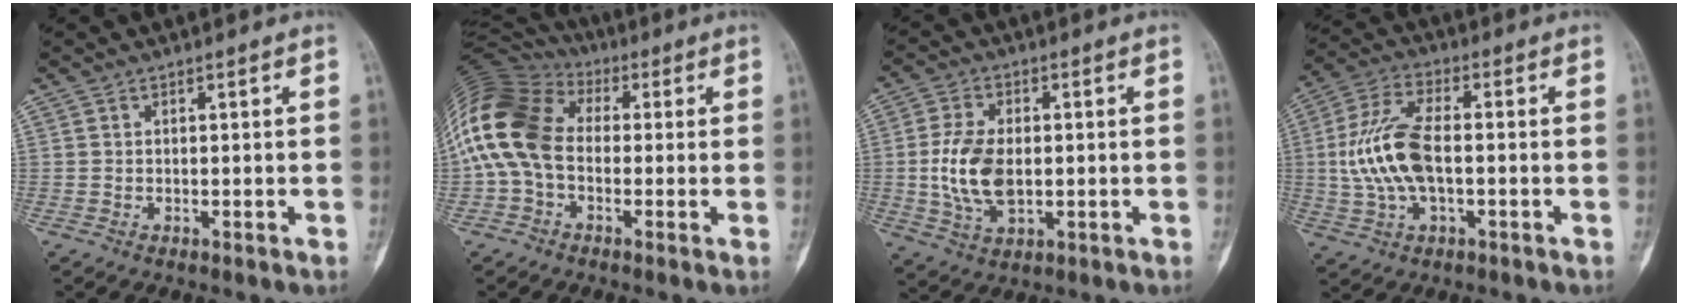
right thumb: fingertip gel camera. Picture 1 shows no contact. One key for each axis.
{"total": 16.8, "fx": -0.2, "fy": 12.0, "fz": 11.7, "tx": -0.242, "ty": 0.038, "tz": -0.015}
{"total": 10.3, "fx": -0.4, "fy": 6.0, "fz": 8.4, "tx": -0.166, "ty": -0.002, "tz": -0.003}
{"total": 12.6, "fx": -0.6, "fy": 6.0, "fz": 11.1, "tx": -0.241, "ty": 0.022, "tz": -0.012}